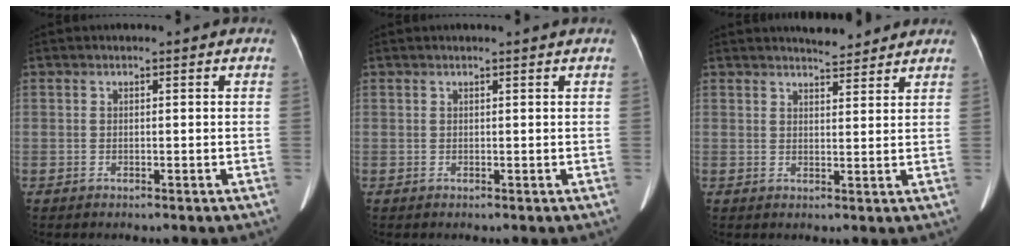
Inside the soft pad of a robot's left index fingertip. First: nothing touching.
{"total": 0.6, "force": [0.6, -0.1, 0.2], "torque": [-0.008, -0.001, 0.013]}
{"total": 4.5, "force": [4.3, 0.7, 1.0], "torque": [-0.018, 0.006, 0.057]}